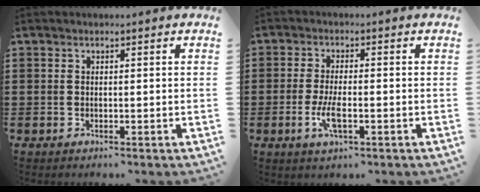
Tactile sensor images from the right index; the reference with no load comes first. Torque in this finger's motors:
{"motor_torque": [2.14, 0.00, 0.24, 0.13]}